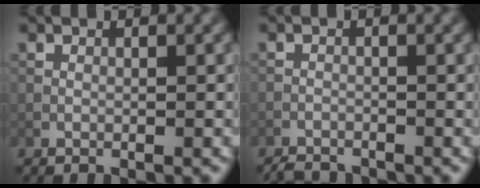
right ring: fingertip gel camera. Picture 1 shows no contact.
{"total": 2.0, "force": [-1.9, 0.5, 0.1], "torque": [0.001, -0.003, -0.039]}